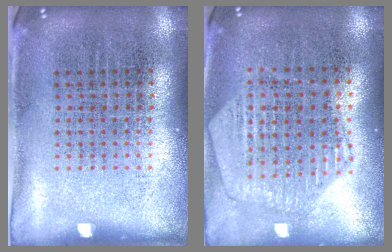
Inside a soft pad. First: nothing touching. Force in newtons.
{"total": 1.2, "press": 1.2, "slide": 0.1}